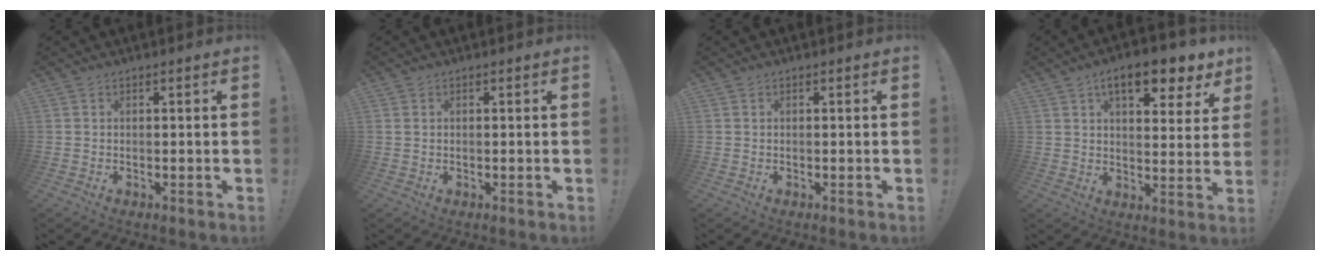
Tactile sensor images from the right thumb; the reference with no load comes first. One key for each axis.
{"total": 0.7, "fx": 0.4, "fy": 0.5, "fz": 0.3, "tx": -0.009, "ty": 0.003, "tz": 0.008}
{"total": 0.0}
{"total": 11.6, "fx": 6.9, "fy": 4.0, "fz": 8.4, "tx": -0.110, "ty": -0.037, "tz": 0.111}